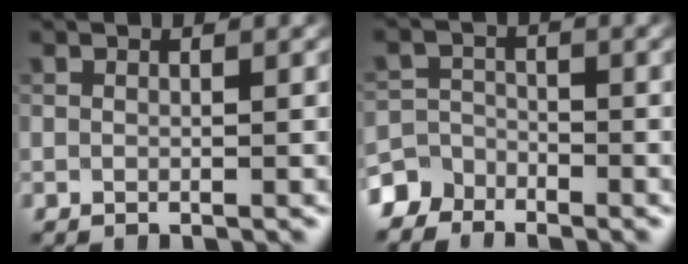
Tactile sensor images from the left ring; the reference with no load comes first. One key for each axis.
{"total": 4.3, "fx": -3.5, "fy": 2.4, "fz": 0.1, "tx": 0.016, "ty": -0.001, "tz": -0.066}